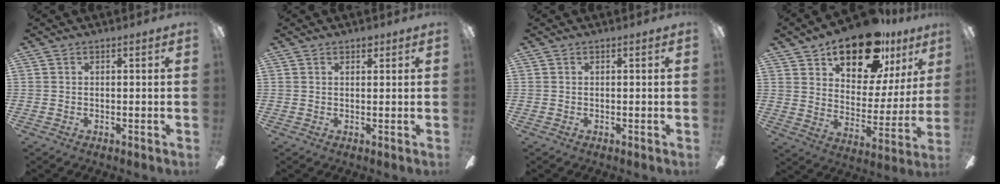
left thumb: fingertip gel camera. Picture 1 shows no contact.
{"total": 1.5, "force": [1.1, 0.8, 0.6], "torque": [0.002, -0.005, 0.016]}
{"total": 0.0}
{"total": 19.6, "force": [13.8, 9.2, 10.4], "torque": [-0.165, -0.080, 0.238]}